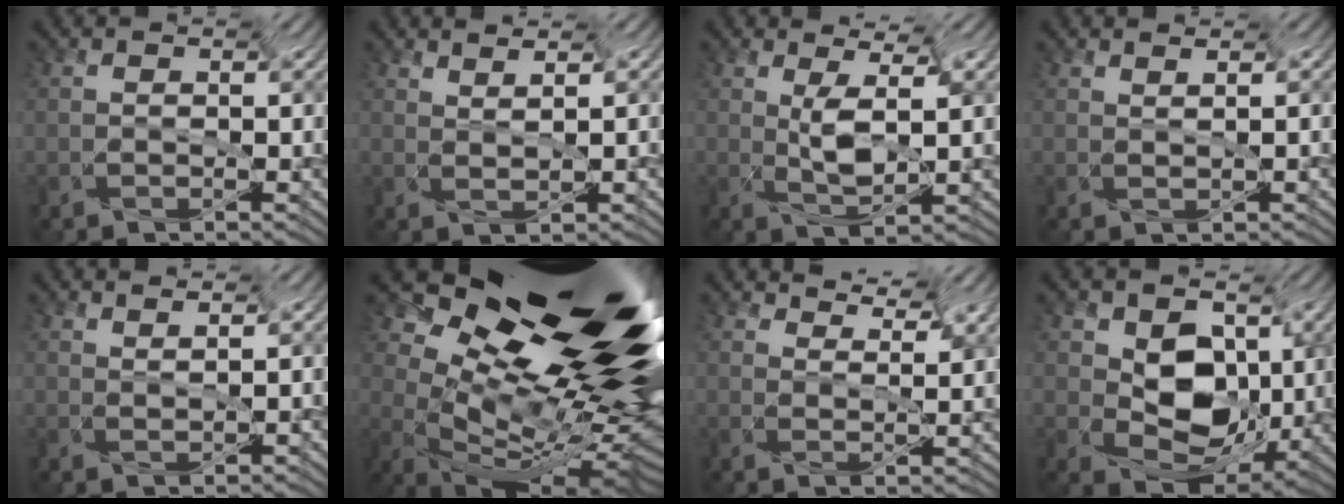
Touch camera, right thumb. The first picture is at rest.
{"total": 2.7, "force": [2.5, -0.2, 1.1], "torque": [-0.019, -0.011, 0.043]}
{"total": 3.4, "force": [-0.1, 0.8, 3.3], "torque": [-0.075, 0.000, 0.005]}
{"total": 1.5, "force": [1.4, -0.4, 0.2], "torque": [-0.002, -0.006, 0.025]}
{"total": 2.1, "force": [1.9, -0.2, 0.7], "torque": [-0.011, -0.009, 0.034]}
{"total": 14.0, "force": [3.7, 5.0, 12.5], "torque": [-0.183, 0.016, 0.071]}
{"total": 2.8, "force": [2.8, -0.5, 0.5], "torque": [-0.024, 0.004, 0.051]}
{"total": 9.0, "force": [-1.9, 6.3, 6.2], "torque": [-0.104, -0.012, -0.016]}